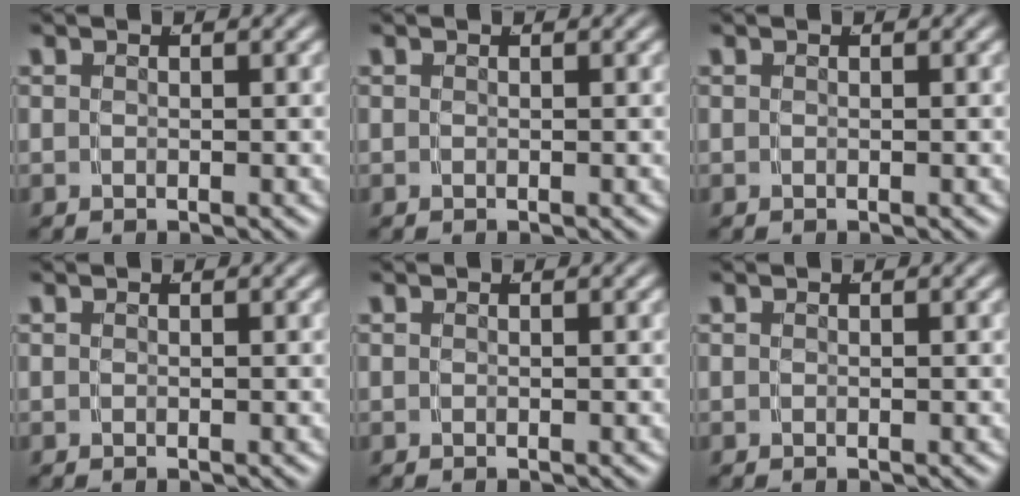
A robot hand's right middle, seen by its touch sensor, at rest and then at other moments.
{"total": 0.0}
{"total": 0.0}
{"total": 0.0}
{"total": 0.0}
{"total": 0.0}